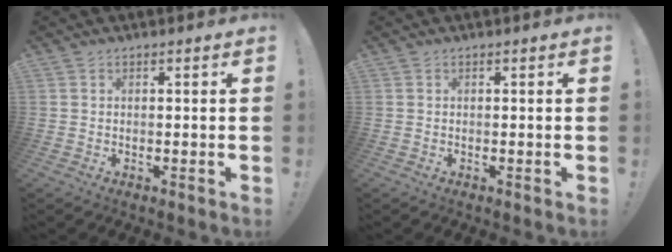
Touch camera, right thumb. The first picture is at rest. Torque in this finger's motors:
{"motor_torque": [-0.01, 0.57, 0.17, -0.04, -0.05]}